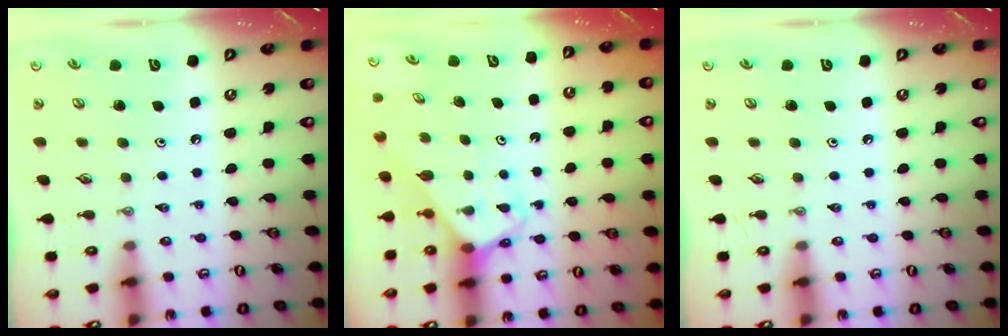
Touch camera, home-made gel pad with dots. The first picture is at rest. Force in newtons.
{"total": 3.2, "press": 3.2, "slide": 0.3}
{"total": 0.0}